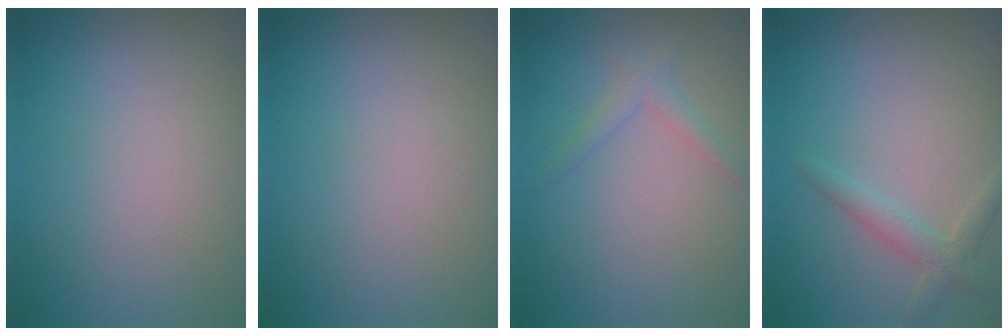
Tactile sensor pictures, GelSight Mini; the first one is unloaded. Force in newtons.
{"total": 0.0}
{"total": 1.5, "press": 1.5, "slide": 0.1}
{"total": 2.0, "press": 2.0, "slide": 0.1}